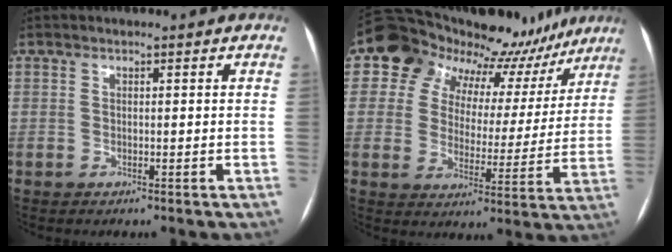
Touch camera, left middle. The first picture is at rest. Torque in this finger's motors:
{"motor_torque": [0.69, -0.68, 0.25, 0.04]}